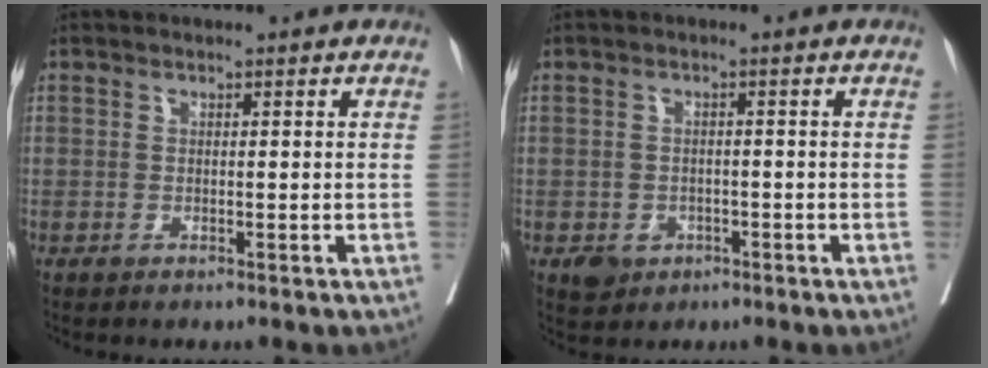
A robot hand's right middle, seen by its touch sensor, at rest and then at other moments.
{"total": 3.4, "force": [-1.8, 2.7, 1.0], "torque": [-0.012, 0.004, -0.021]}